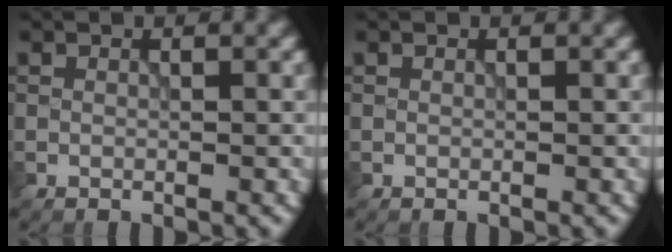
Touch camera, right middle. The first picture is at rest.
{"total": 0.0}